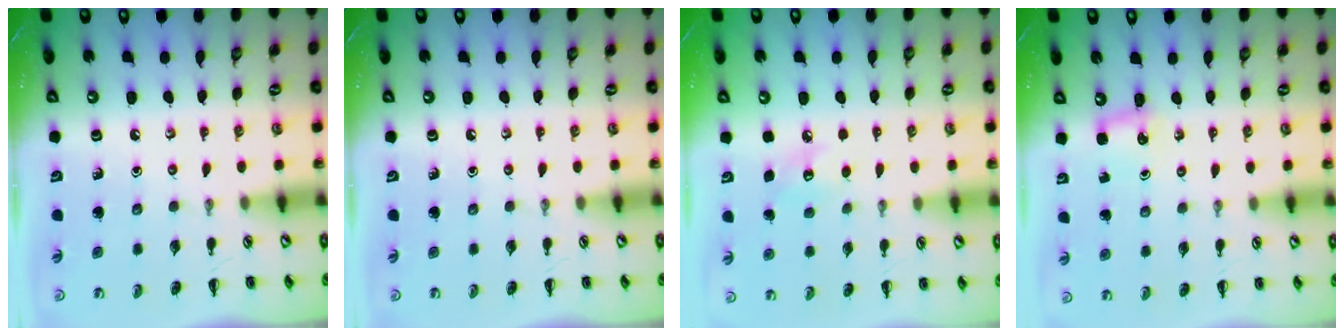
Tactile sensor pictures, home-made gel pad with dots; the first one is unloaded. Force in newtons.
{"total": 0.0}
{"total": 6.9, "press": 6.6, "slide": 2.0}
{"total": 4.2, "press": 4.0, "slide": 1.3}